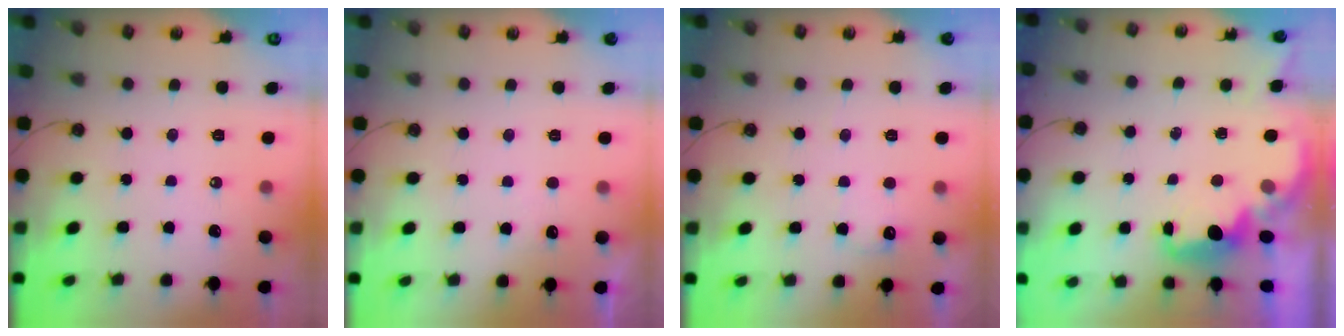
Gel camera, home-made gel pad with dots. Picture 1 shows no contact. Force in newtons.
{"total": 2.7, "press": 2.5, "slide": 1.0}
{"total": 7.0, "press": 6.9, "slide": 1.3}
{"total": 2.1, "press": 2.0, "slide": 0.7}